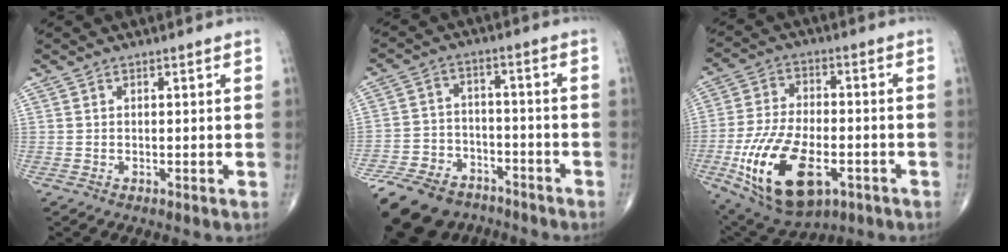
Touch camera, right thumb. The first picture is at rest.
{"total": 19.4, "force": [-14.4, 10.8, 7.2], "torque": [-0.173, 0.043, -0.230]}
{"total": 19.5, "force": [-6.8, 10.2, 15.2], "torque": [-0.280, 0.014, -0.102]}